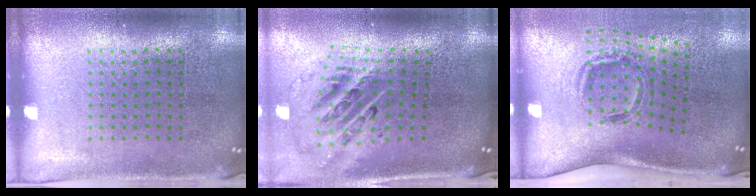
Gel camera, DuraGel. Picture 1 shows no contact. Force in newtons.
{"total": 2.7, "press": 1.8, "slide": 2.0}
{"total": 1.9, "press": 1.2, "slide": 1.4}